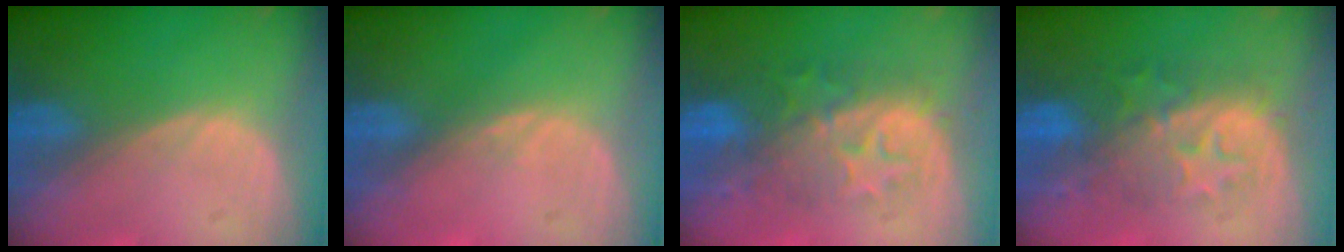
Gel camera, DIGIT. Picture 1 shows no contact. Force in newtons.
{"total": 0.9, "press": 0.8, "slide": 0.3}
{"total": 8.4, "press": 8.3, "slide": 1.2}
{"total": 8.4, "press": 8.3, "slide": 1.2}